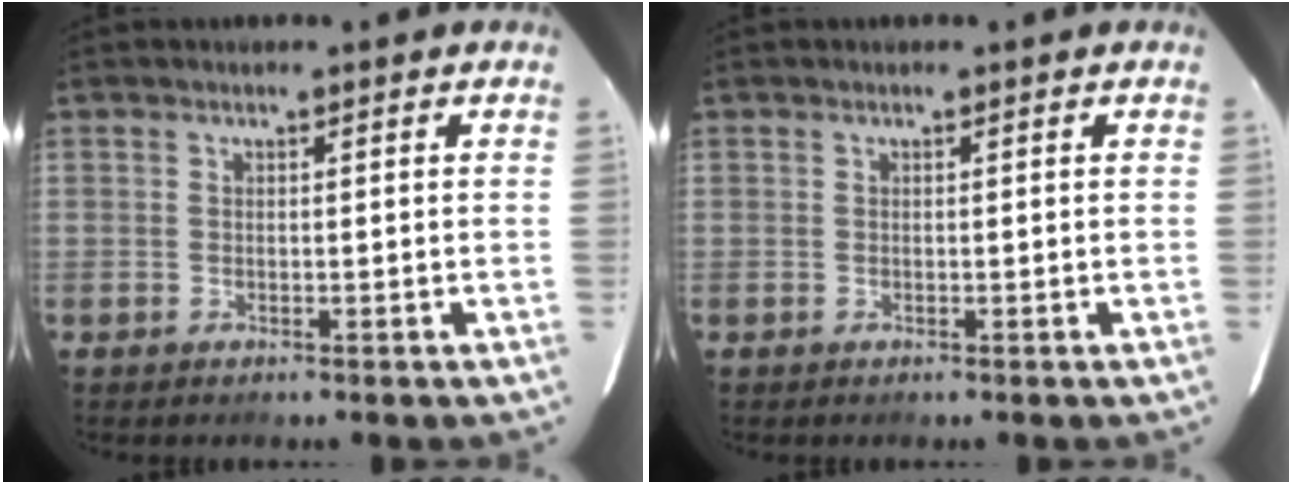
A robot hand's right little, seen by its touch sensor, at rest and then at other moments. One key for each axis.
{"total": 0.0}